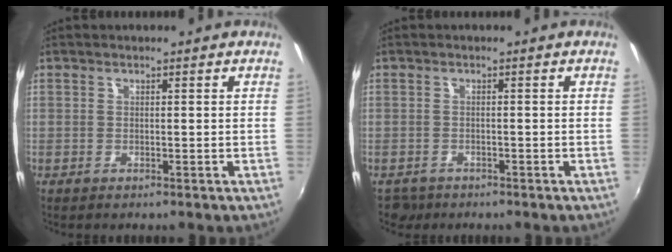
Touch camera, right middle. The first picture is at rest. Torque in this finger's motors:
{"motor_torque": [-0.46, -0.06, -0.03, 0.00]}